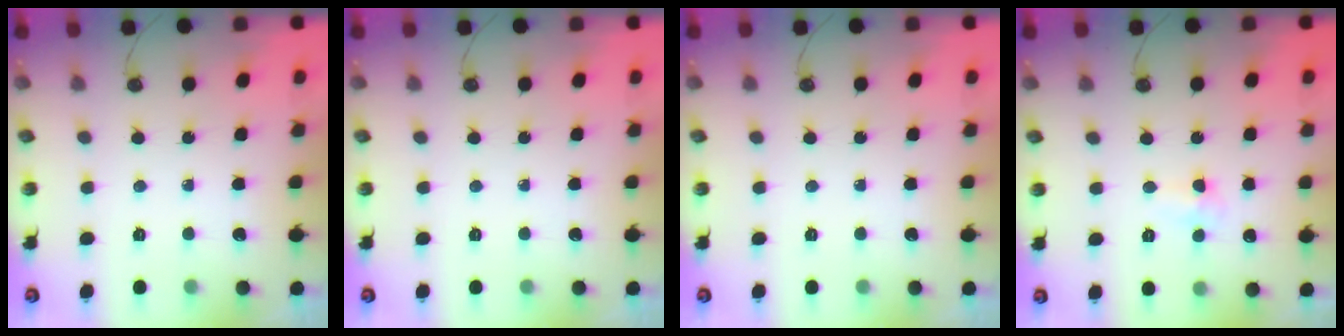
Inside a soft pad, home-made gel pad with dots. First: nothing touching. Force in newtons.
{"total": 0.0}
{"total": 0.0}
{"total": 3.9, "press": 3.9, "slide": 0.6}